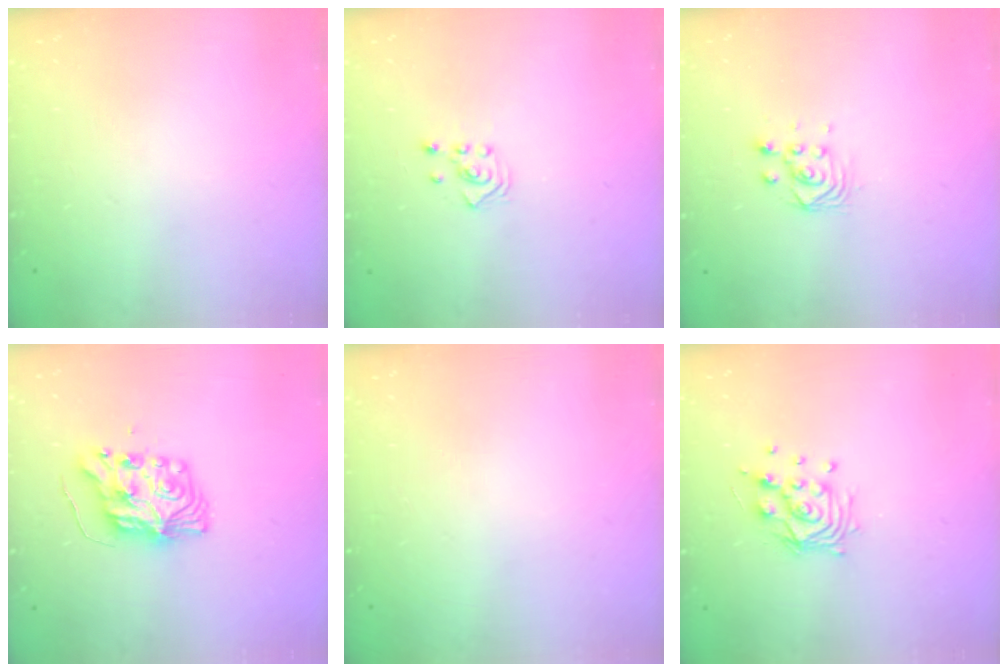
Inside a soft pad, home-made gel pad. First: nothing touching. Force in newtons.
{"total": 2.6, "press": 2.4, "slide": 0.9}
{"total": 3.0, "press": 3.0, "slide": 0.1}
{"total": 9.1, "press": 9.0, "slide": 0.6}
{"total": 0.0}
{"total": 10.5, "press": 10.5, "slide": 0.6}